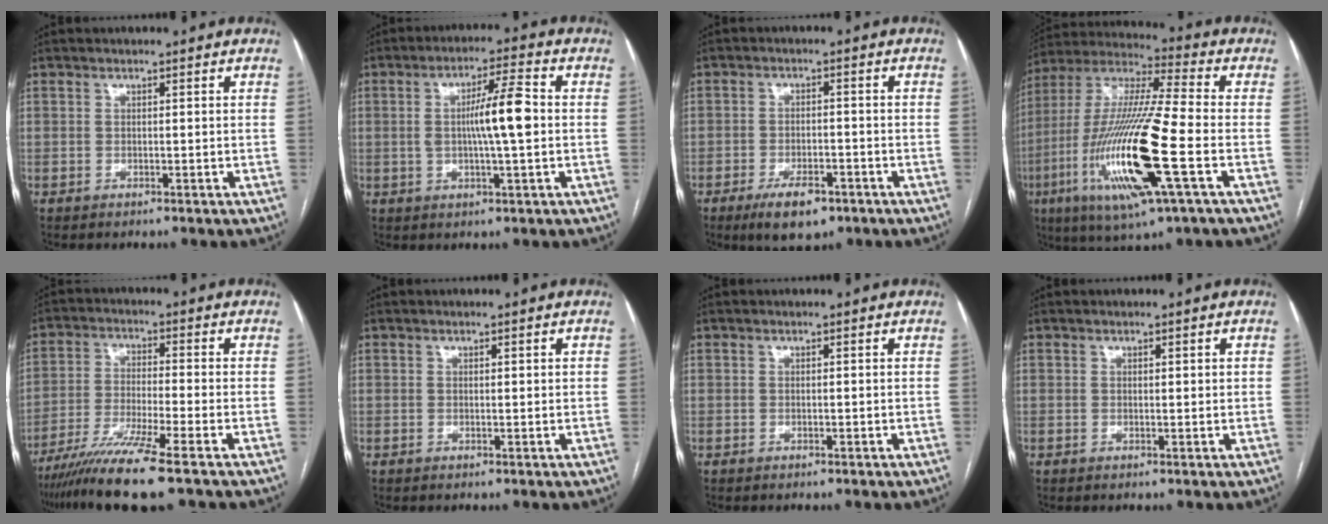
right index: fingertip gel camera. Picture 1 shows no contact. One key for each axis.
{"total": 8.3, "fx": 0.2, "fy": 0.9, "fz": 8.2, "tx": -0.143, "ty": 0.013, "tz": 0.001}
{"total": 6.7, "fx": -4.2, "fy": 2.7, "fz": 4.6, "tx": -0.080, "ty": -0.005, "tz": -0.063}
{"total": 22.0, "fx": -6.4, "fy": 1.8, "fz": 21.0, "tx": -0.456, "ty": -0.029, "tz": -0.122}
{"total": 11.0, "fx": -8.0, "fy": -1.4, "fz": 7.4, "tx": -0.136, "ty": -0.034, "tz": -0.141}
{"total": 0.8, "fx": 0.3, "fy": 0.2, "fz": 0.8, "tx": -0.014, "ty": 0.003, "tz": 0.004}
{"total": 0.0}
{"total": 1.1, "fx": 0.4, "fy": 0.3, "fz": 1.0, "tx": -0.016, "ty": 0.003, "tz": 0.006}